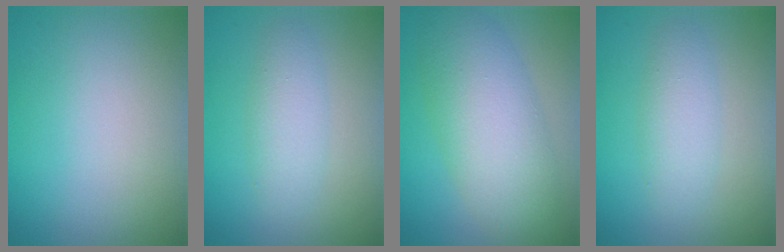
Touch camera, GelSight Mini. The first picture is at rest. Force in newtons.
{"total": 2.7, "press": 2.7, "slide": 0.1}
{"total": 7.6, "press": 7.6, "slide": 0.3}
{"total": 2.7, "press": 2.7, "slide": 0.1}